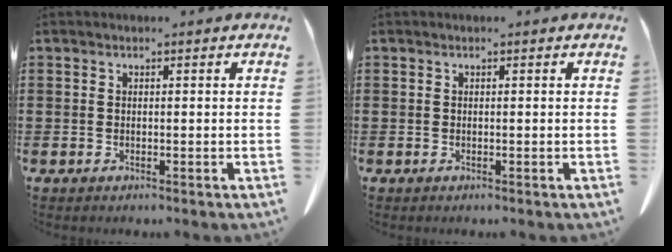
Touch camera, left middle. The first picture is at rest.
{"total": 0.0}